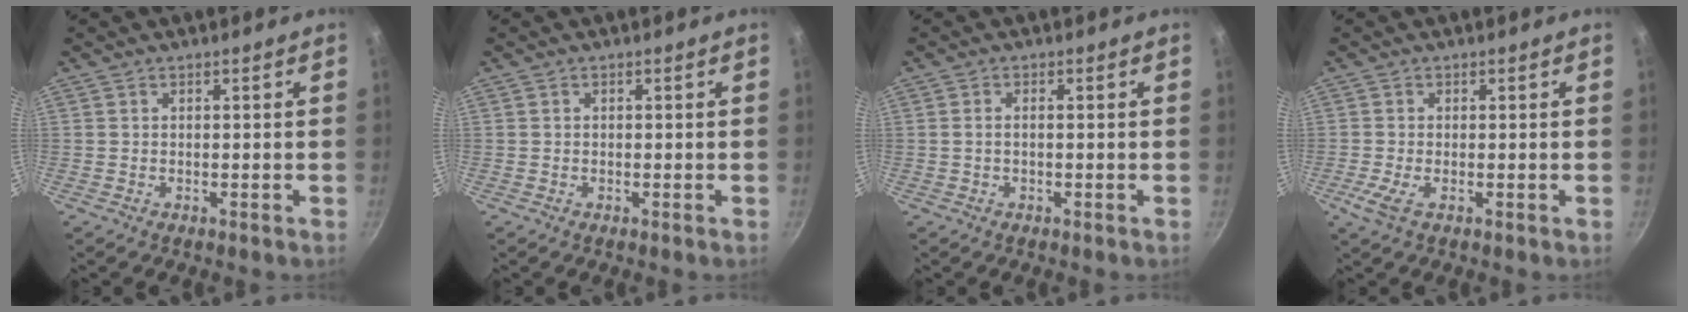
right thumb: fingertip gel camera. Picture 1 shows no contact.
{"total": 0.0}
{"total": 1.3, "force": [-0.2, 0.6, 1.2], "torque": [-0.033, 0.008, -0.005]}
{"total": 2.8, "force": [-0.9, 0.9, 2.5], "torque": [-0.064, -0.003, -0.020]}